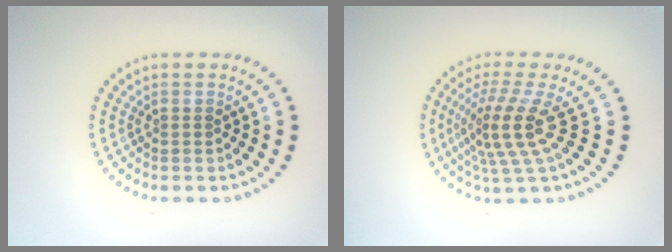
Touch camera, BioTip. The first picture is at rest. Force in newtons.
{"total": 4.4, "press": 3.1, "slide": 3.2}